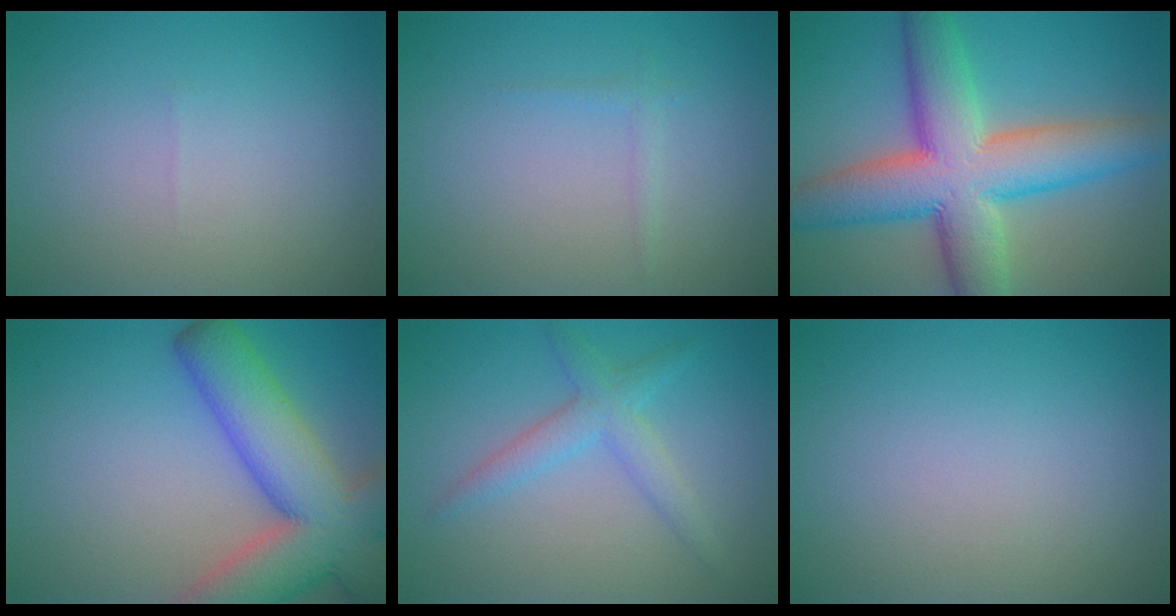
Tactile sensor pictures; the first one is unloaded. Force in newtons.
{"total": 0.8, "press": 0.8, "slide": 0.1}
{"total": 11.3, "press": 11.3, "slide": 0.6}
{"total": 11.6, "press": 11.6, "slide": 0.8}
{"total": 3.0, "press": 3.0, "slide": 0.0}
{"total": 0.0}